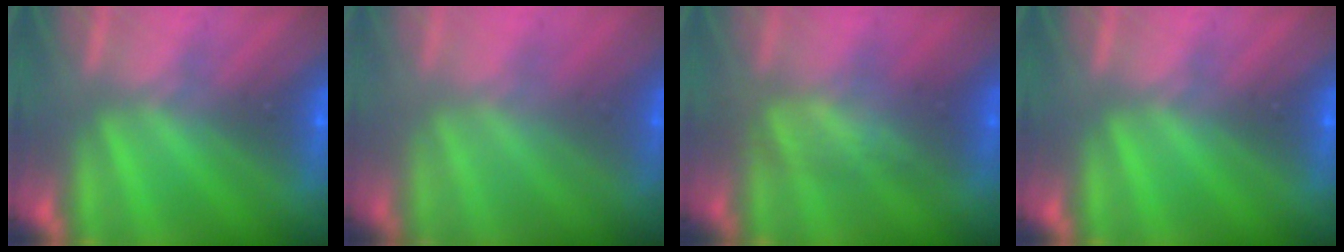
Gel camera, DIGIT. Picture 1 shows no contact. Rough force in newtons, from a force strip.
{"total": 1.0}
{"total": 3.2}
{"total": 0.0}